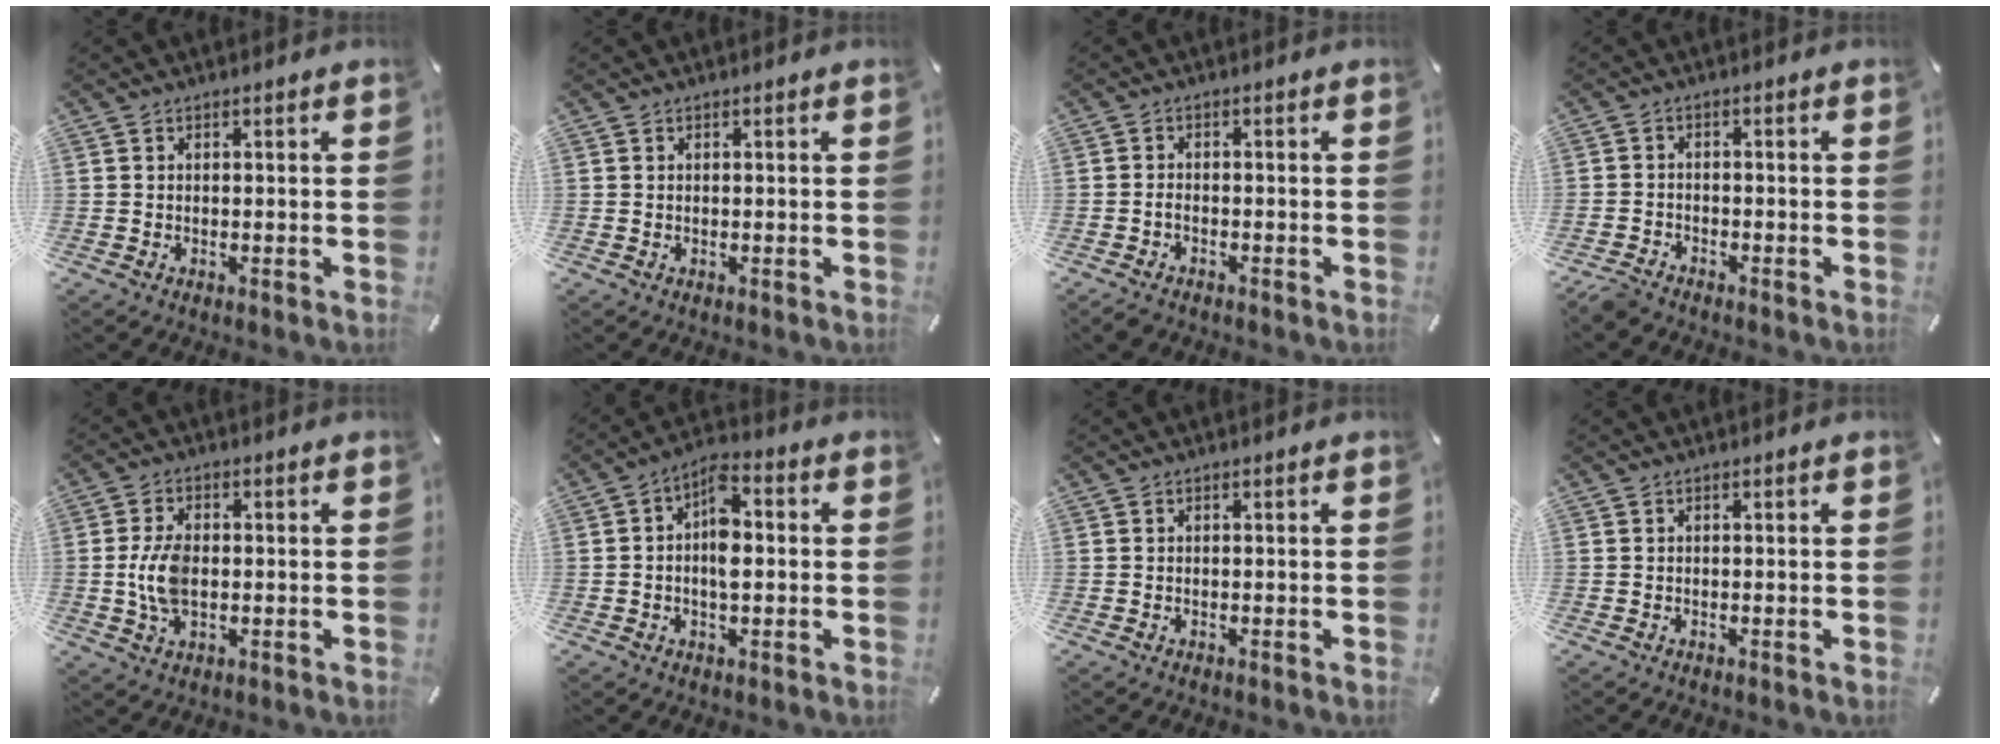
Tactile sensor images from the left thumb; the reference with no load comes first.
{"total": 0.0}
{"total": 1.8, "force": [-1.2, 1.0, 1.0], "torque": [-0.029, 0.002, -0.025]}
{"total": 2.8, "force": [-2.6, 1.1, 0.7], "torque": [-0.024, 0.011, -0.055]}
{"total": 7.6, "force": [-0.3, 4.5, 6.1], "torque": [-0.136, 0.002, -0.008]}
{"total": 7.4, "force": [-0.2, 4.1, 6.2], "torque": [-0.103, 0.009, -0.007]}
{"total": 0.0}
{"total": 0.0}